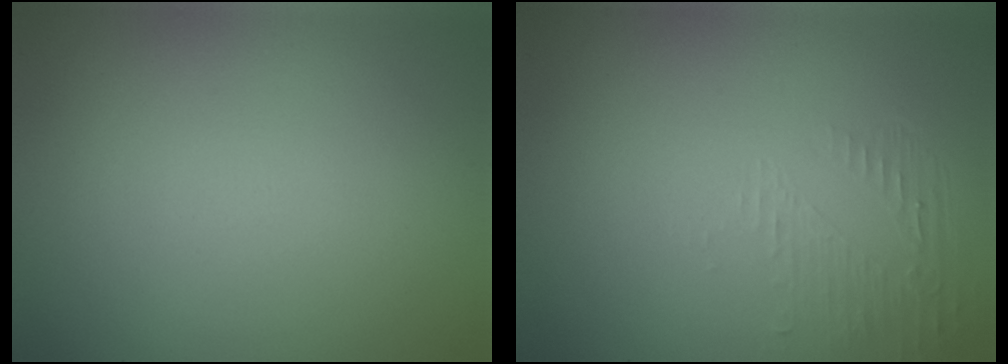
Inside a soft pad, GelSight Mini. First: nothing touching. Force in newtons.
{"total": 1.3, "press": 0.0, "slide": 1.3}